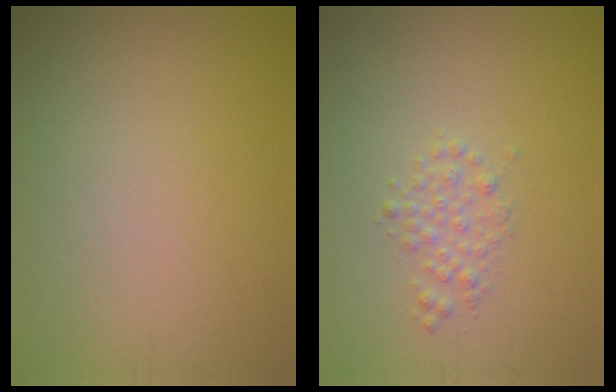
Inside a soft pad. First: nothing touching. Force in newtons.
{"total": 1.6, "press": 1.6, "slide": 0.1}